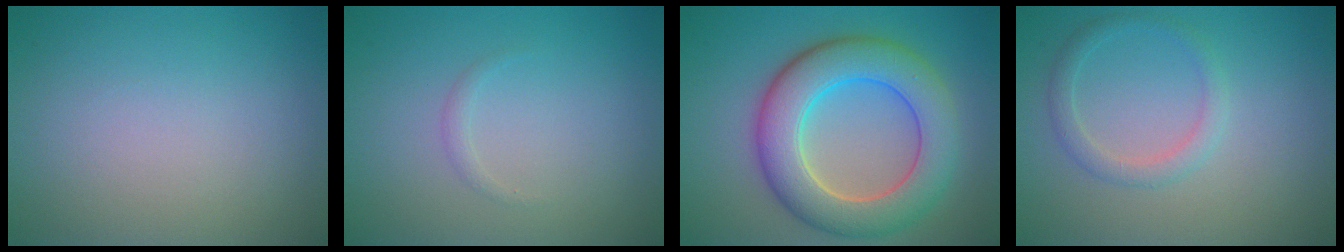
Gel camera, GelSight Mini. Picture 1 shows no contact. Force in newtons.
{"total": 0.6, "press": 0.6, "slide": 0.0}
{"total": 8.5, "press": 8.5, "slide": 0.5}
{"total": 1.9, "press": 1.9, "slide": 0.2}